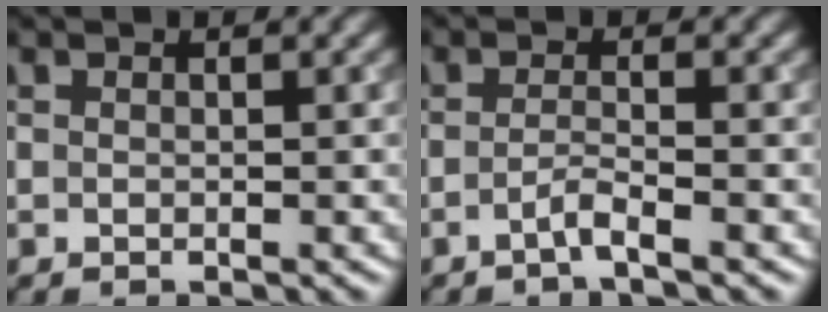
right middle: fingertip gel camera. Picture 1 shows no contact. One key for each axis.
{"total": 1.6, "fx": -0.9, "fy": 0.2, "fz": 1.4, "tx": -0.022, "ty": 0.003, "tz": -0.024}